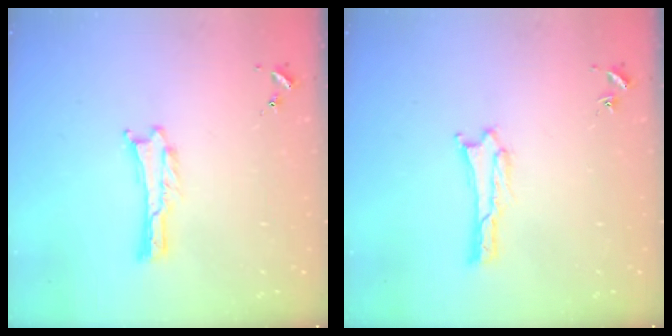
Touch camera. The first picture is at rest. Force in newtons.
{"total": 1.7, "press": 1.7, "slide": 0.1}